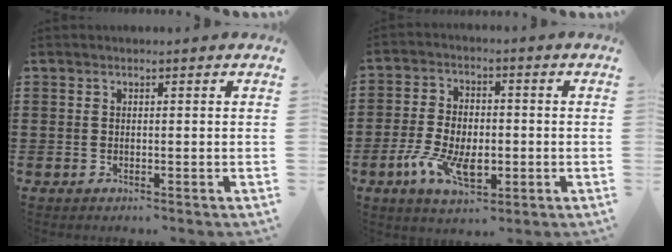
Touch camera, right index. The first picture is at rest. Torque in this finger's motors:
{"motor_torque": [1.50, 0.64, 0.51, 0.15]}